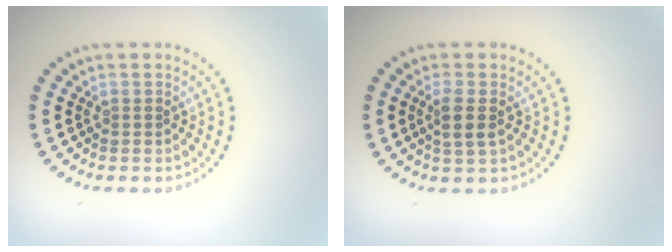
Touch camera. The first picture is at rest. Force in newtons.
{"total": 2.0, "press": 1.8, "slide": 0.8}